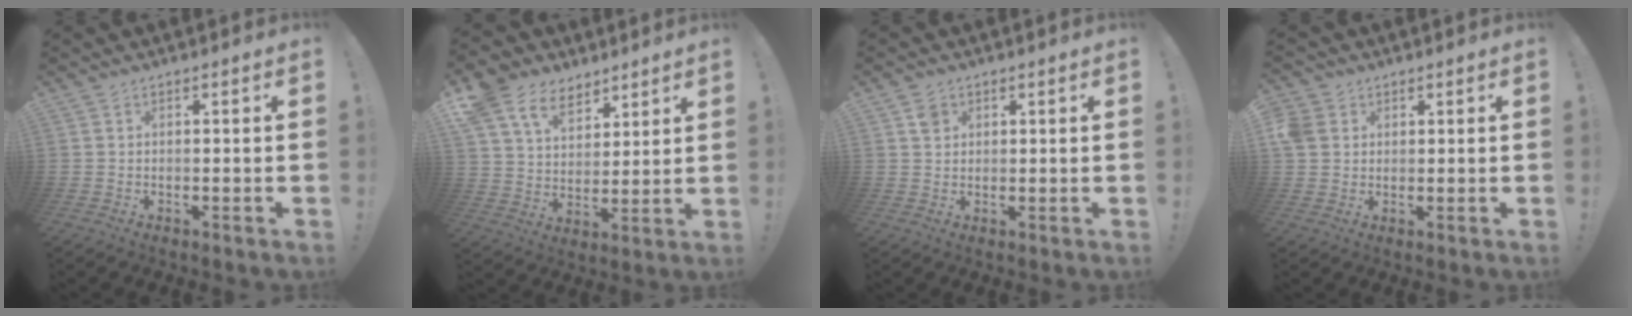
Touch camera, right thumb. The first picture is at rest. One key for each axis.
{"total": 14.1, "fx": 8.7, "fy": 9.5, "fz": 5.8, "tx": -0.106, "ty": -0.045, "tz": 0.169}
{"total": 2.8, "fx": 1.4, "fy": 2.3, "fz": 0.7, "tx": 0.005, "ty": -0.004, "tz": 0.023}
{"total": 5.4, "fx": 2.0, "fy": 4.6, "fz": 2.0, "tx": -0.048, "ty": 0.004, "tz": 0.042}